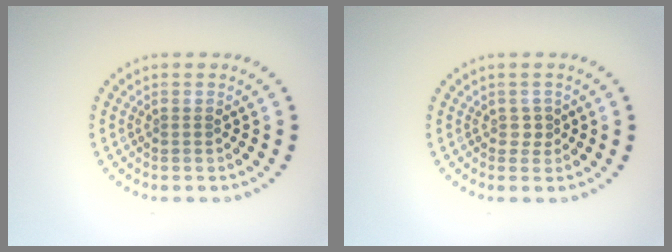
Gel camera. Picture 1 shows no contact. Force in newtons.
{"total": 0.8, "press": 0.7, "slide": 0.3}